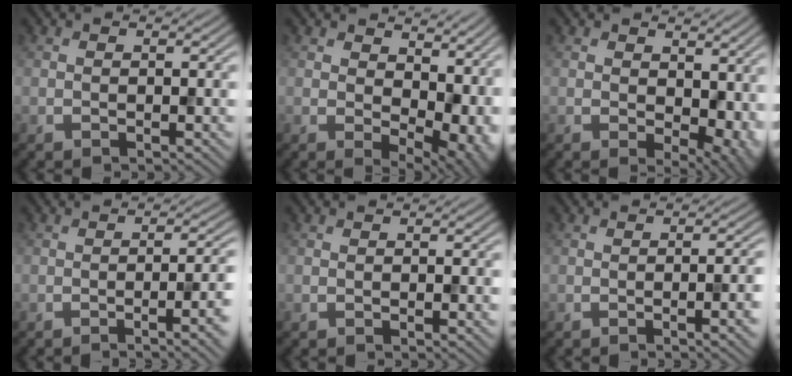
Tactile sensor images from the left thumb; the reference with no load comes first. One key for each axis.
{"total": 11.1, "fx": 3.0, "fy": 6.9, "fz": 8.2, "tx": -0.092, "ty": -0.023, "tz": 0.077}
{"total": 6.2, "fx": 1.0, "fy": 4.0, "fz": 4.6, "tx": -0.069, "ty": -0.017, "tz": 0.025}
{"total": 5.7, "fx": -1.9, "fy": 1.1, "fz": 5.3, "tx": -0.060, "ty": -0.003, "tz": -0.027}
{"total": 0.5, "fx": 0.0, "fy": -0.5, "fz": 0.0, "tx": 0.004, "ty": 0.001, "tz": -0.001}
{"total": 4.0, "fx": -1.0, "fy": 0.6, "fz": 3.8, "tx": -0.043, "ty": 0.001, "tz": -0.012}